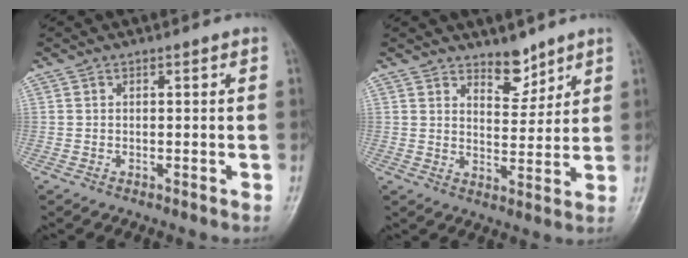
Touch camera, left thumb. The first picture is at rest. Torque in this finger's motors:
{"motor_torque": [0.91, 0.24, 0.37, -0.42, 0.05]}